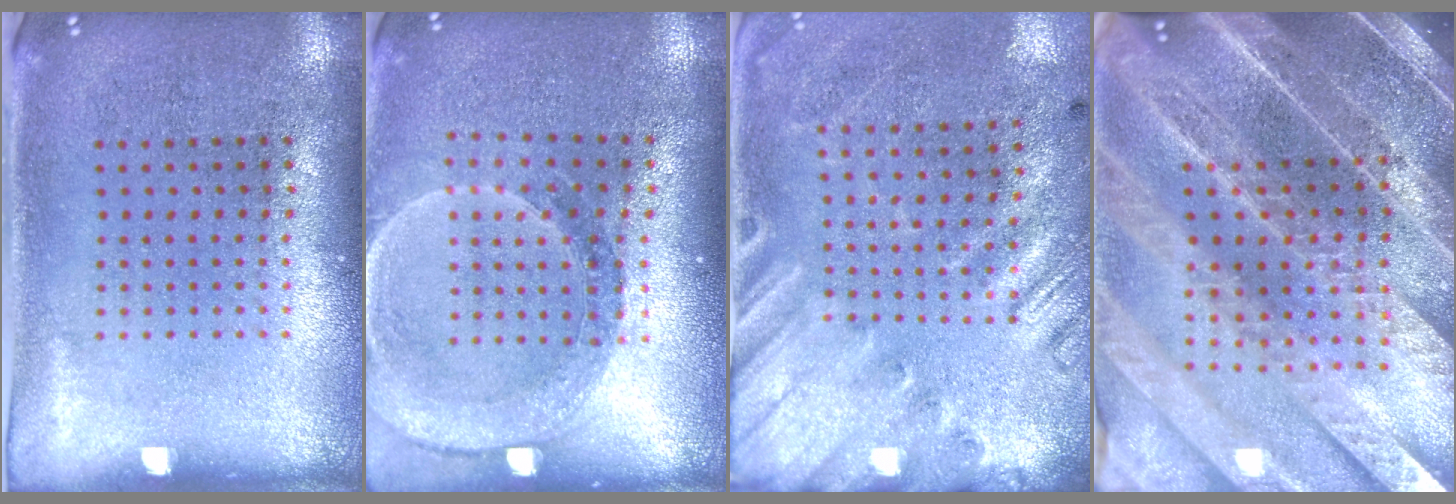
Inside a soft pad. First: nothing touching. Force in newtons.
{"total": 1.4, "press": 1.4, "slide": 0.1}
{"total": 2.7, "press": 1.9, "slide": 1.9}
{"total": 5.4, "press": 4.6, "slide": 2.9}